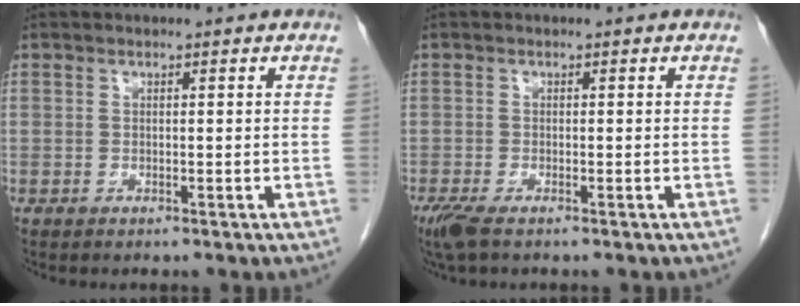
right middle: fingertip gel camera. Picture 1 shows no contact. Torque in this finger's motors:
{"motor_torque": [1.22, -0.92, 0.21, 0.10]}